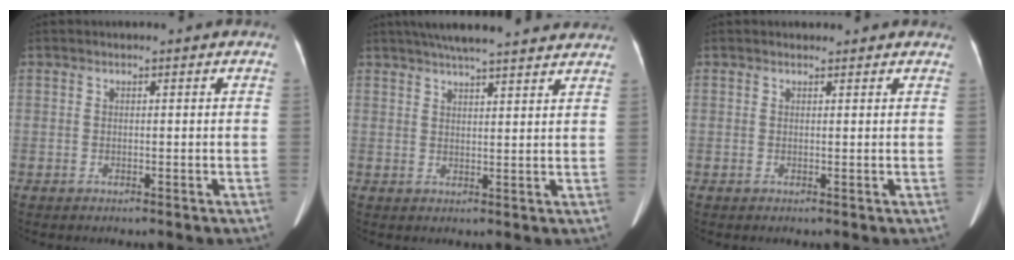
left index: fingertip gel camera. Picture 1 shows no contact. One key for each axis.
{"total": 16.2, "fx": 14.2, "fy": 1.7, "fz": 7.5, "tx": -0.116, "ty": 0.040, "tz": 0.187}
{"total": 2.4, "fx": 2.2, "fy": 0.9, "fz": 0.4, "tx": -0.005, "ty": 0.014, "tz": 0.017}